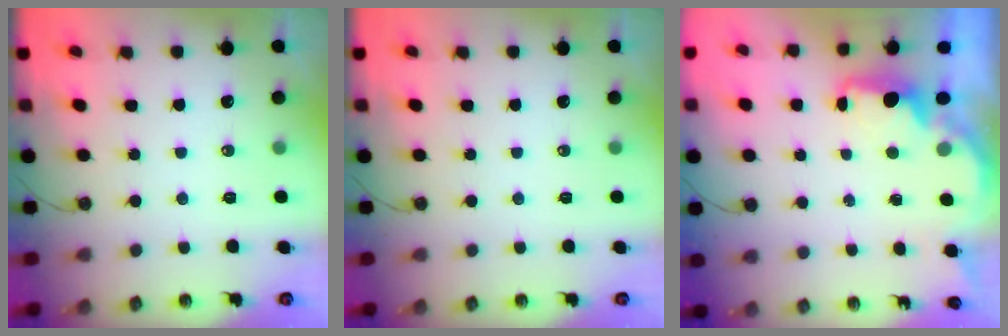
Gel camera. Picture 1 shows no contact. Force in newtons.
{"total": 0.0}
{"total": 1.9, "press": 1.9, "slide": 0.5}